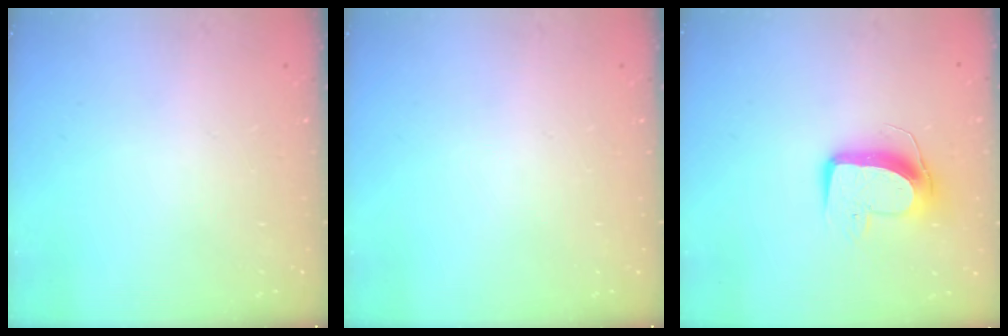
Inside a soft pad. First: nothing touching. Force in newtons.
{"total": 0.0}
{"total": 12.1, "press": 12.1, "slide": 1.0}